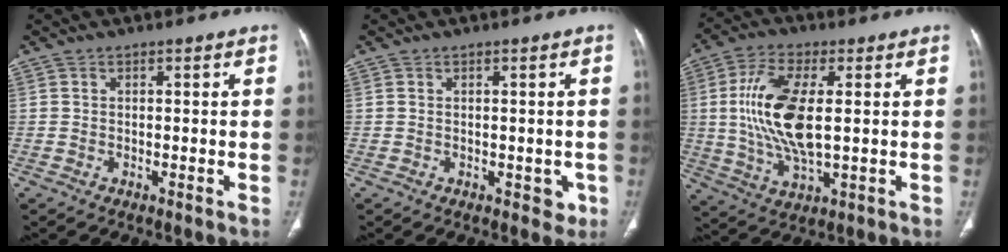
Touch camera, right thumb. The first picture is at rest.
{"total": 2.4, "force": [-0.7, 1.8, 1.5], "torque": [0.001, 0.002, -0.005]}
{"total": 14.9, "force": [1.3, 6.3, 13.4], "torque": [-0.278, -0.007, 0.027]}